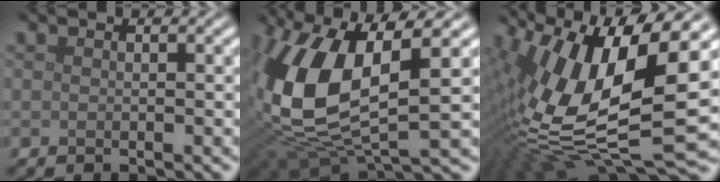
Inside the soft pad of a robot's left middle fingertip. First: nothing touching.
{"total": 11.9, "force": [1.9, 5.7, 10.3], "torque": [-0.221, -0.008, 0.041]}
{"total": 16.9, "force": [2.5, 7.1, 15.2], "torque": [-0.317, -0.009, 0.051]}